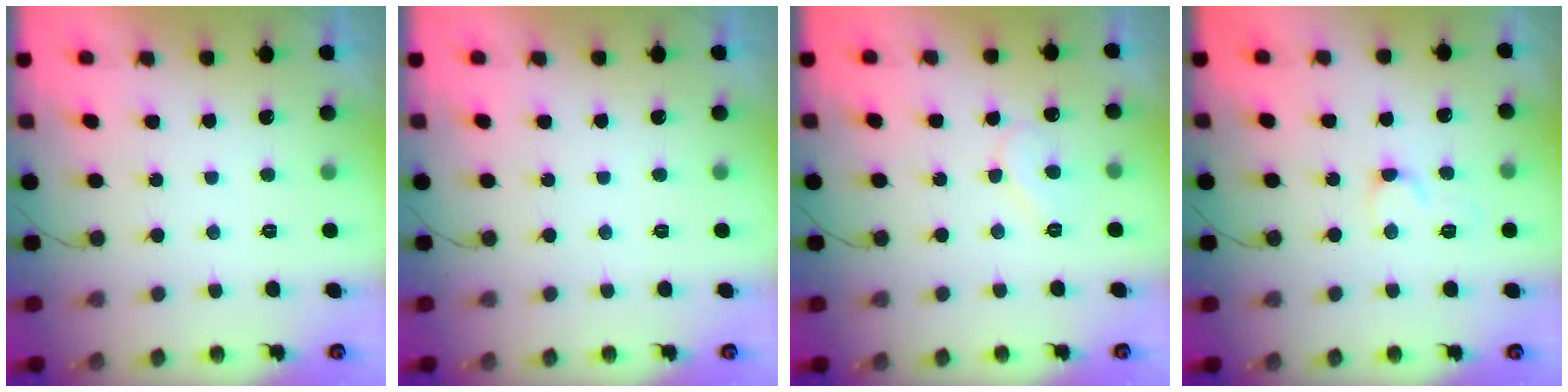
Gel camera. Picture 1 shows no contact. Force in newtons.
{"total": 0.0}
{"total": 6.7, "press": 6.7, "slide": 0.5}
{"total": 4.3, "press": 4.2, "slide": 0.5}